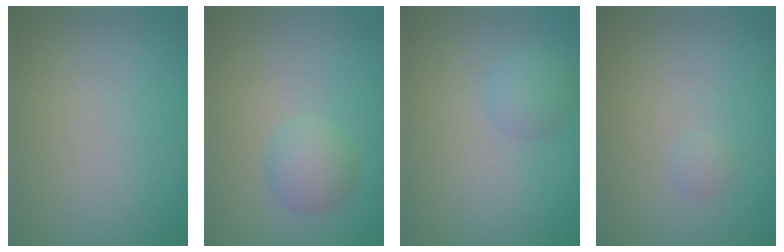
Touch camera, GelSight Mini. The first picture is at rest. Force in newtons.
{"total": 2.4, "press": 2.4, "slide": 0.1}
{"total": 1.8, "press": 1.8, "slide": 0.1}
{"total": 0.6, "press": 0.6, "slide": 0.1}